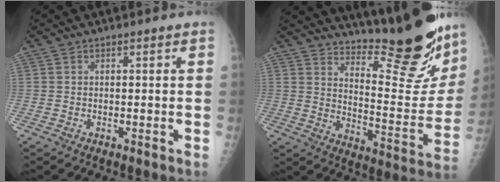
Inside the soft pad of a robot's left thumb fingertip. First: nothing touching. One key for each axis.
{"total": 21.4, "fx": 18.0, "fy": 4.2, "fz": 10.9, "tx": -0.120, "ty": -0.156, "tz": 0.254}